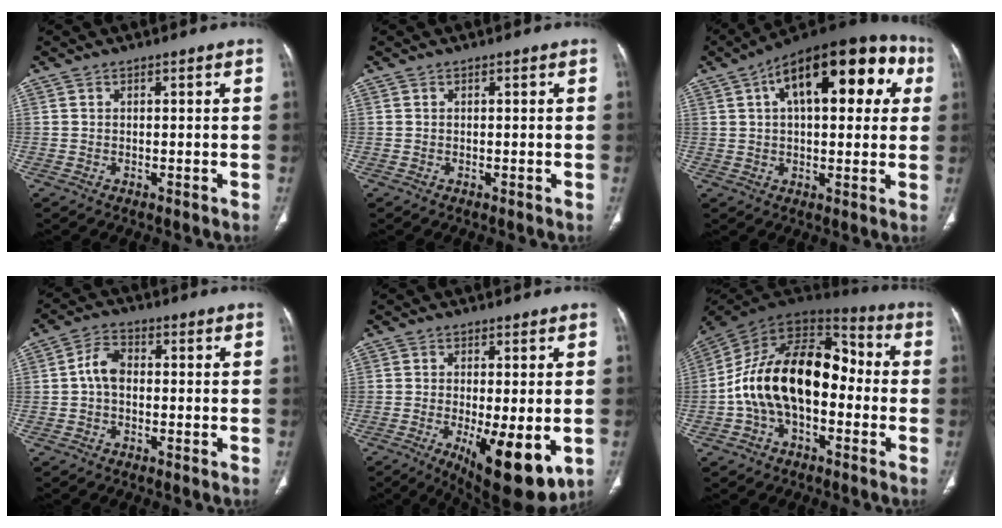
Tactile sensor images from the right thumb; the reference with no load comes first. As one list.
[{"total": 0.0}, {"total": 23.6, "force": [7.7, 11.0, 19.4], "torque": [-0.258, 0.038, 0.110]}, {"total": 4.8, "force": [-0.4, 3.2, 3.6], "torque": [-0.061, 0.016, -0.016]}, {"total": 13.6, "force": [-3.9, 4.6, 12.2], "torque": [-0.170, -0.024, -0.046]}, {"total": 20.6, "force": [-2.5, 12.4, 16.3], "torque": [-0.267, 0.056, -0.050]}]